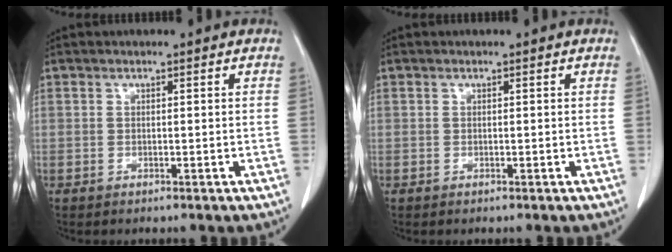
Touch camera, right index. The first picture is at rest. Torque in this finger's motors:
{"motor_torque": [-0.04, 0.04, 0.00, 0.00]}